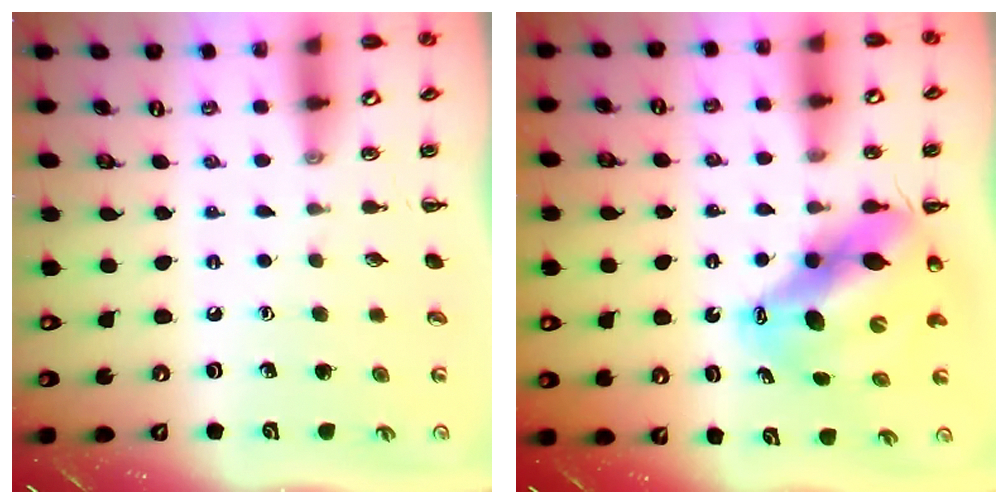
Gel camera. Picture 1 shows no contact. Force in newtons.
{"total": 13.3, "press": 12.9, "slide": 3.1}